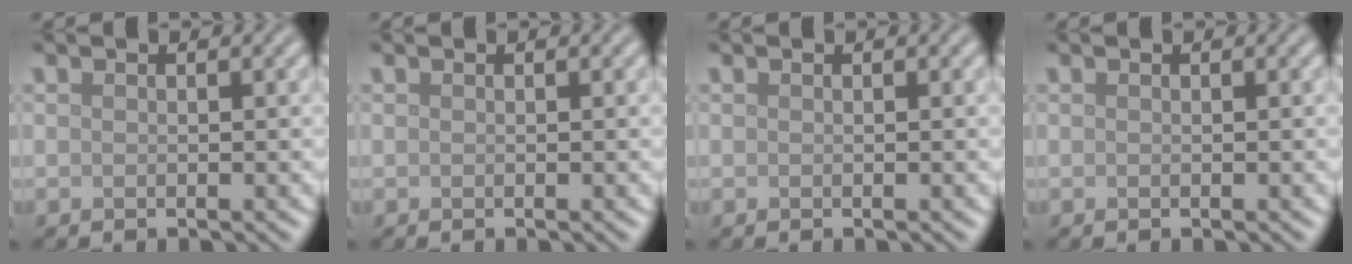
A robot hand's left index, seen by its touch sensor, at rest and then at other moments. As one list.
[{"total": 0.0}, {"total": 0.0}, {"total": 0.0}]